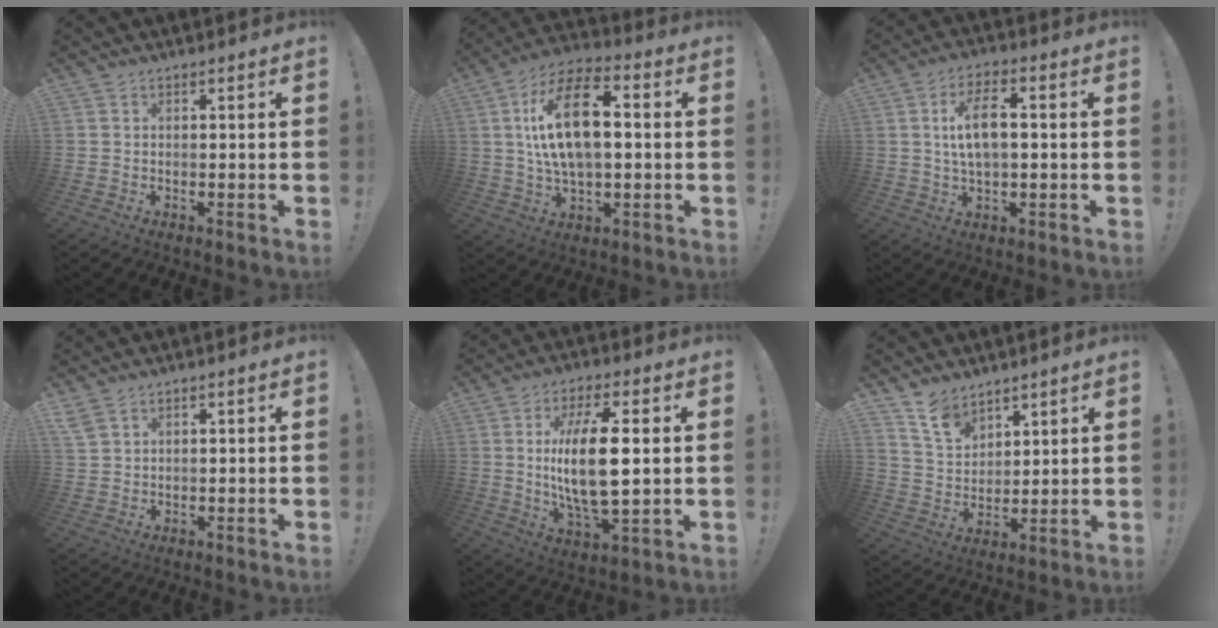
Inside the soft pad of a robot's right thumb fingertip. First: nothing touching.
{"total": 17.9, "force": [2.6, 9.0, 15.3], "torque": [-0.264, 0.011, 0.036]}
{"total": 9.2, "force": [0.9, 4.2, 8.1], "torque": [-0.142, 0.010, 0.017]}
{"total": 3.3, "force": [2.3, 1.6, 1.7], "torque": [-0.033, -0.006, 0.045]}
{"total": 16.5, "force": [1.5, 5.9, 15.3], "torque": [-0.308, -0.015, 0.009]}
{"total": 9.7, "force": [7.6, 5.2, 2.9], "torque": [-0.064, -0.047, 0.150]}